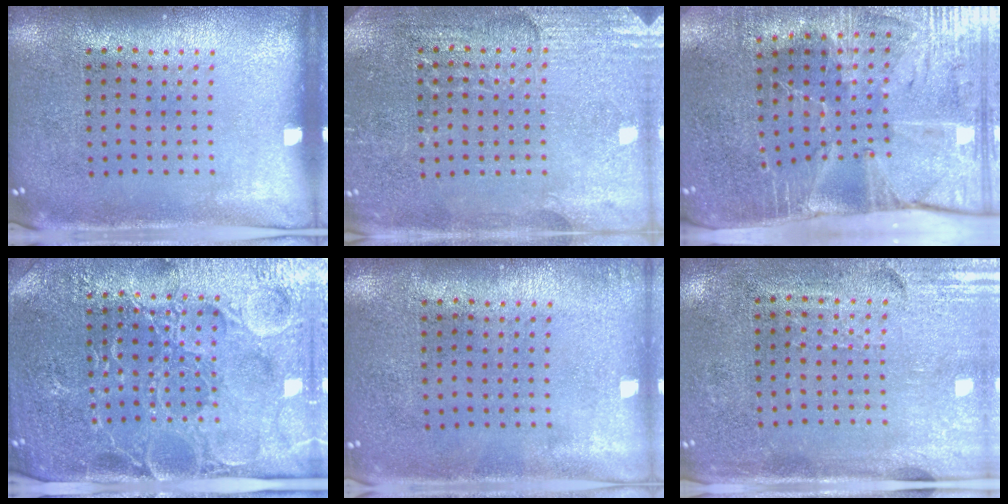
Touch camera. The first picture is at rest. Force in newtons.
{"total": 2.9, "press": 2.9, "slide": 0.2}
{"total": 4.4, "press": 3.7, "slide": 2.4}
{"total": 4.8, "press": 4.5, "slide": 1.7}
{"total": 0.5, "press": 0.5, "slide": 0.1}
{"total": 3.5, "press": 3.0, "slide": 1.7}